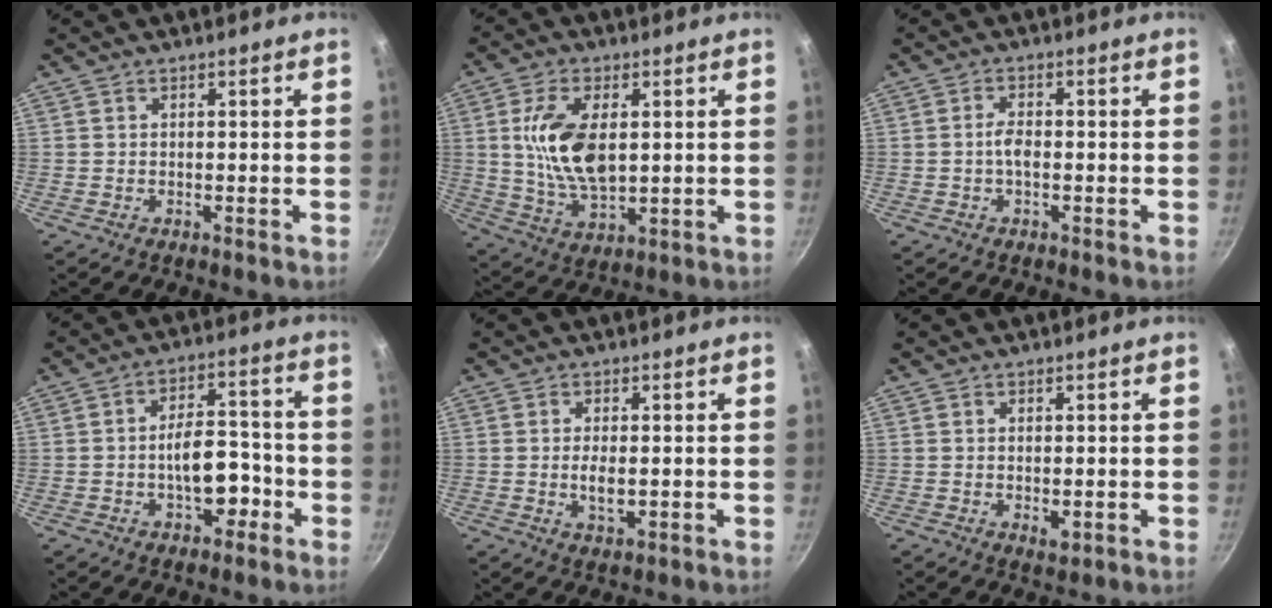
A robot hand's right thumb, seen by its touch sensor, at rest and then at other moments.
{"total": 12.9, "force": [2.0, 6.8, 10.8], "torque": [-0.193, -0.009, 0.043]}
{"total": 2.6, "force": [-0.5, 1.2, 2.2], "torque": [-0.041, 0.011, -0.012]}
{"total": 9.2, "force": [-3.1, 5.0, 7.0], "torque": [-0.073, 0.038, -0.047]}
{"total": 3.5, "force": [-0.2, 1.5, 3.2], "torque": [-0.063, -0.004, -0.001]}
{"total": 1.8, "force": [-0.1, 0.9, 1.5], "torque": [-0.025, -0.005, 0.000]}